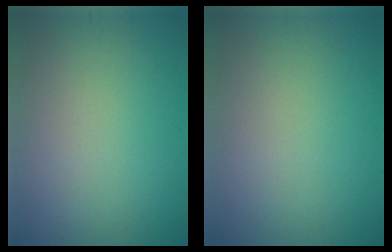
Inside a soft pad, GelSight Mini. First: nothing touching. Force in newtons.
{"total": 0.0}